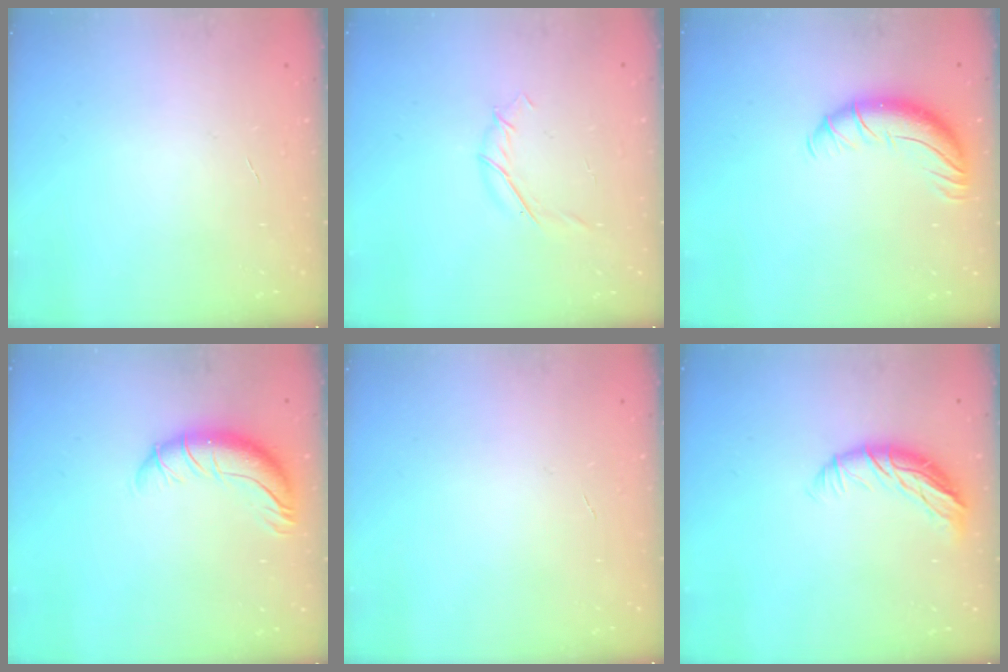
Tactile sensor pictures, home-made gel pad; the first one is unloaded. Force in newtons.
{"total": 5.6, "press": 5.3, "slide": 1.6}
{"total": 9.8, "press": 9.5, "slide": 2.4}
{"total": 10.3, "press": 9.9, "slide": 3.0}
{"total": 0.0}
{"total": 9.3, "press": 9.2, "slide": 1.6}